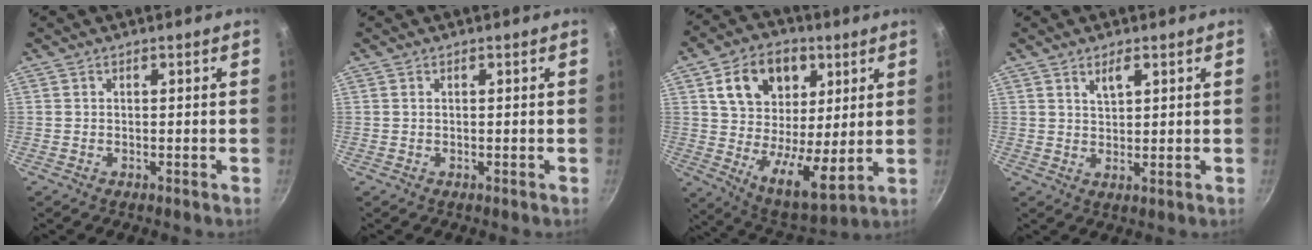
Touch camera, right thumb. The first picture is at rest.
{"total": 0.0}
{"total": 19.5, "force": [6.9, 12.9, 12.9], "torque": [-0.180, -0.028, 0.114]}
{"total": 3.6, "force": [2.0, 1.3, 2.6], "torque": [-0.041, -0.013, 0.038]}